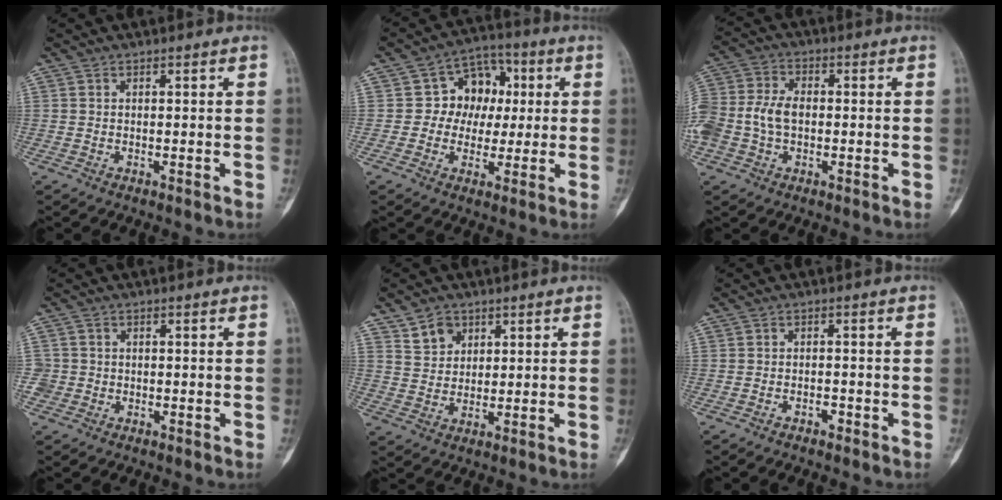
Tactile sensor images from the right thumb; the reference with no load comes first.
{"total": 10.2, "force": [1.1, 8.4, 5.6], "torque": [-0.026, 0.016, 0.009]}
{"total": 10.6, "force": [-1.1, 7.2, 7.7], "torque": [-0.175, 0.025, -0.026]}
{"total": 2.1, "force": [-0.6, 2.0, -0.1], "torque": [0.015, 0.009, -0.014]}
{"total": 5.0, "force": [2.9, 3.8, 1.5], "torque": [-0.006, -0.019, 0.058]}
{"total": 1.4, "force": [-1.0, 0.7, 0.7], "torque": [-0.010, 0.008, -0.017]}